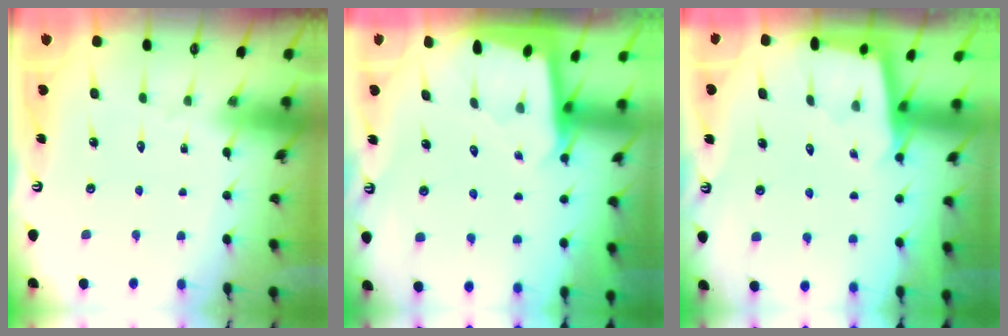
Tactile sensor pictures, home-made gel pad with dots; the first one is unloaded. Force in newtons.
{"total": 2.1, "press": 2.1, "slide": 0.1}
{"total": 2.1, "press": 2.1, "slide": 0.2}